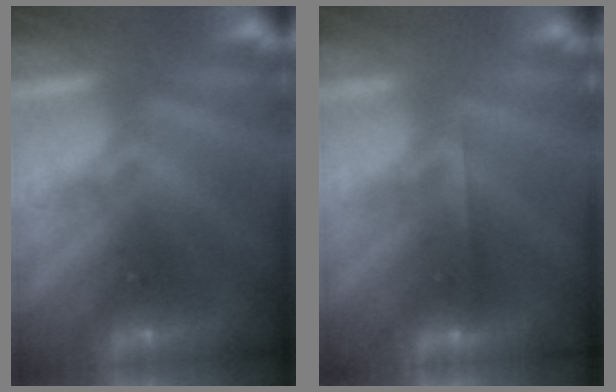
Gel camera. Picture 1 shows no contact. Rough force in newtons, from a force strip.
{"total": 1.7}